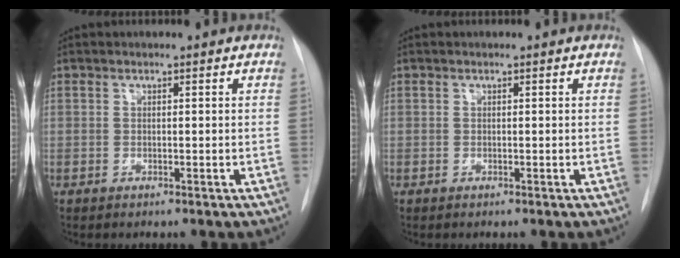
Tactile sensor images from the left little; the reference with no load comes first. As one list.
[{"total": 0.0}]